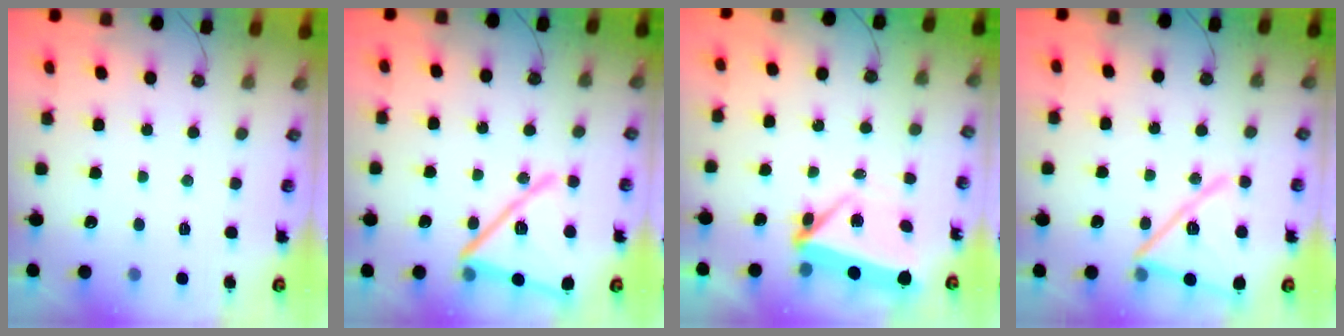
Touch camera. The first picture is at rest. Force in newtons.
{"total": 20.3, "press": 20.2, "slide": 1.9}
{"total": 7.3, "press": 7.2, "slide": 0.5}
{"total": 16.7, "press": 16.7, "slide": 1.0}